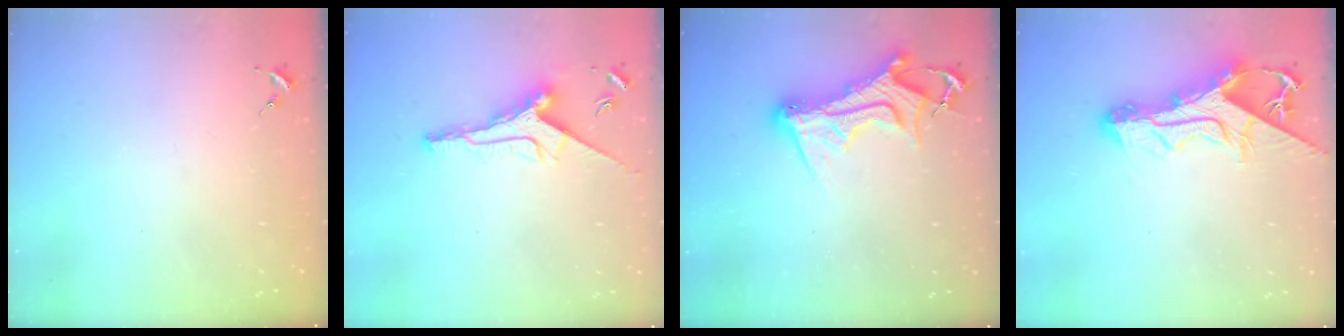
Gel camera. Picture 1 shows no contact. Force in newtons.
{"total": 9.9, "press": 9.9, "slide": 0.2}
{"total": 14.1, "press": 14.1, "slide": 1.5}
{"total": 15.9, "press": 15.8, "slide": 1.8}